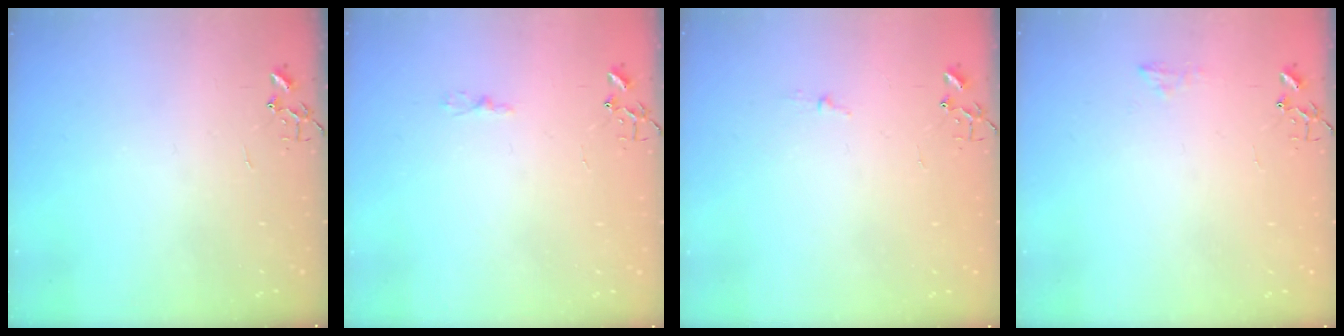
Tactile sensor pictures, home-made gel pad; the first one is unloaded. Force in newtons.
{"total": 3.1, "press": 3.1, "slide": 0.3}
{"total": 3.1, "press": 3.1, "slide": 0.4}
{"total": 6.9, "press": 6.8, "slide": 0.7}